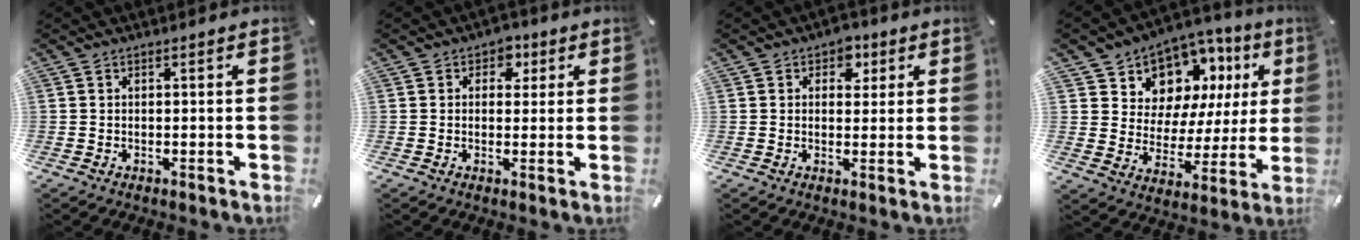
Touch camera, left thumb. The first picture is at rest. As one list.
[{"total": 4.2, "force": [1.4, 3.4, 1.8], "torque": [-0.003, -0.006, 0.016]}, {"total": 4.9, "force": [2.1, 3.9, 2.0], "torque": [-0.003, -0.008, 0.028]}, {"total": 10.7, "force": [7.2, 7.8, 1.9], "torque": [-0.036, -0.079, 0.133]}]